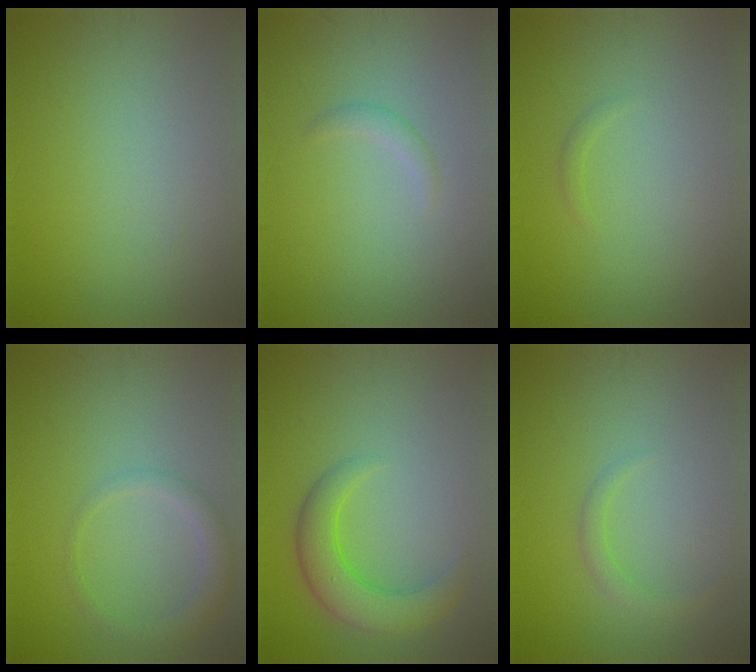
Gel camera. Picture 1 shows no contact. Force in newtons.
{"total": 0.9, "press": 0.9, "slide": 0.0}
{"total": 0.5, "press": 0.5, "slide": 0.1}
{"total": 2.3, "press": 2.3, "slide": 0.2}
{"total": 4.6, "press": 4.5, "slide": 0.2}
{"total": 1.3, "press": 1.3, "slide": 0.1}